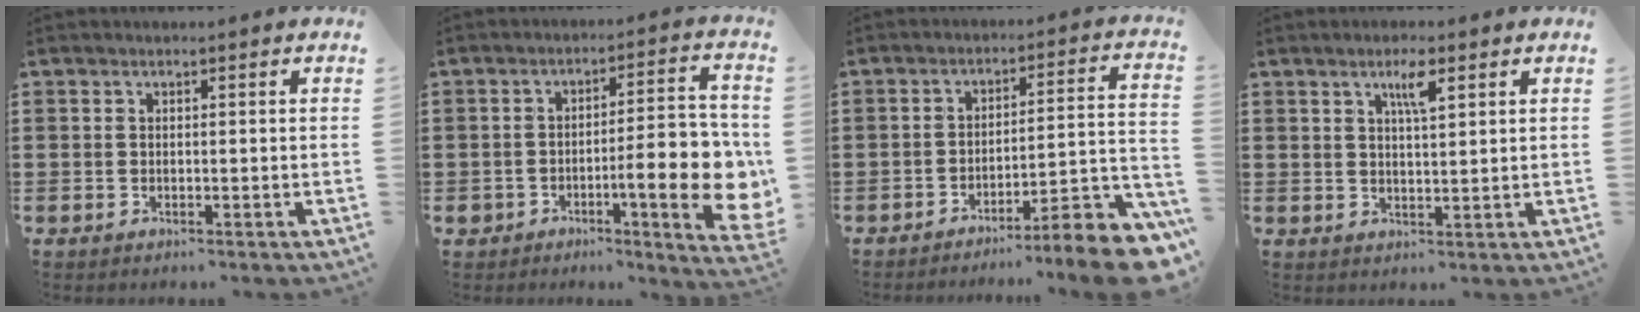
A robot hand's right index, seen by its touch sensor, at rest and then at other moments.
{"total": 11.9, "force": [-3.1, 4.1, 10.7], "torque": [-0.146, -0.005, -0.052]}
{"total": 7.4, "force": [-6.1, 0.0, 4.3], "torque": [-0.059, -0.005, -0.117]}
{"total": 3.8, "force": [2.1, 0.7, 3.1], "torque": [-0.059, 0.003, 0.033]}